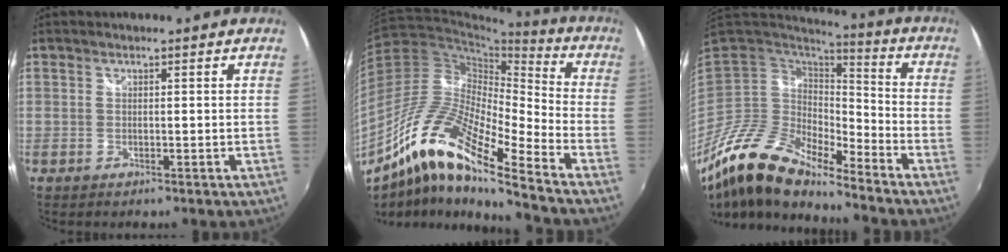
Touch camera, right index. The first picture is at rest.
{"total": 16.9, "force": [-11.2, 2.7, 12.3], "torque": [-0.228, -0.003, -0.232]}
{"total": 16.2, "force": [-13.2, 3.5, 8.7], "torque": [-0.161, -0.025, -0.257]}